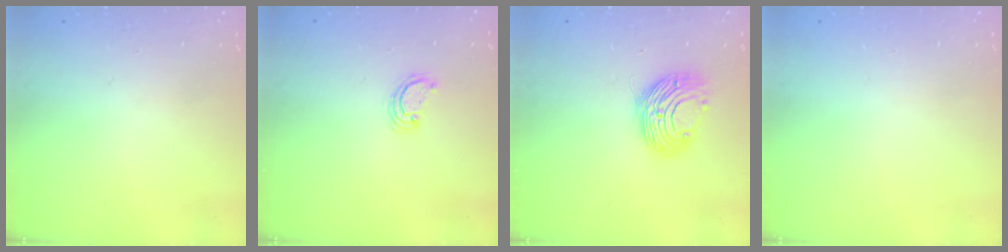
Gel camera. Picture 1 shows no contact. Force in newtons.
{"total": 2.3, "press": 2.3, "slide": 0.3}
{"total": 9.5, "press": 9.5, "slide": 0.1}
{"total": 0.0}